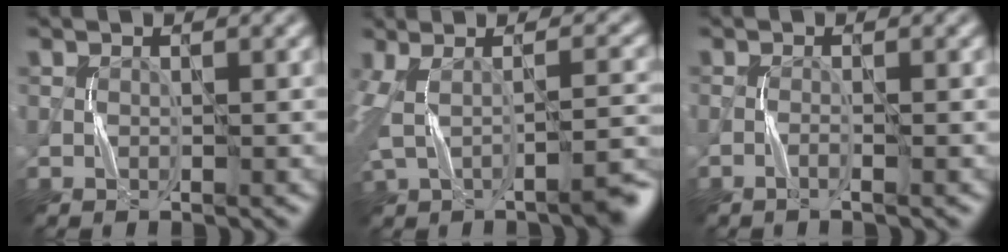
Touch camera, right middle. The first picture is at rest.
{"total": 6.6, "force": [-1.4, 2.2, 6.1], "torque": [-0.090, 0.000, -0.029]}
{"total": 0.9, "force": [-0.6, 0.1, 0.6], "torque": [-0.007, 0.001, -0.017]}